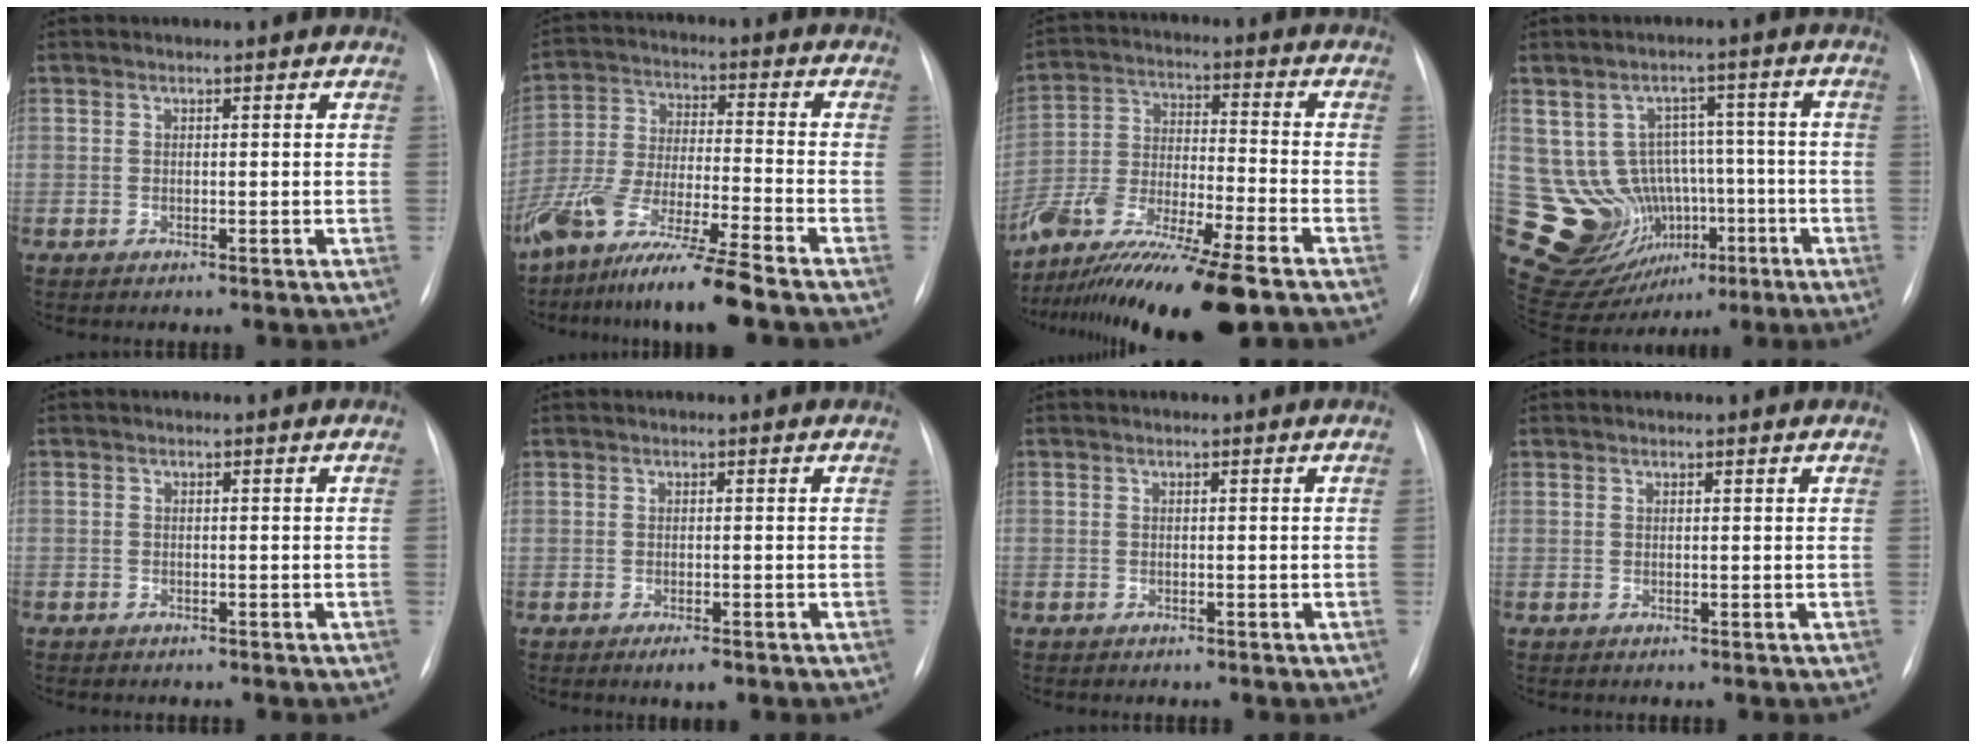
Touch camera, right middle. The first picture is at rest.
{"total": 13.4, "force": [-10.3, -0.2, 8.6], "torque": [-0.171, -0.031, -0.191]}
{"total": 18.4, "force": [-14.5, 0.4, 11.4], "torque": [-0.231, -0.032, -0.261]}
{"total": 13.2, "force": [-3.3, 11.6, 5.2], "torque": [-0.095, 0.049, -0.023]}
{"total": 0.8, "force": [-0.7, 0.3, 0.4], "torque": [-0.006, 0.003, -0.010]}
{"total": 2.4, "force": [-1.5, 0.7, 1.7], "torque": [-0.026, -0.003, -0.019]}
{"total": 0.5, "force": [-0.4, 0.1, 0.3], "torque": [-0.006, 0.006, -0.006]}
{"total": 0.0}